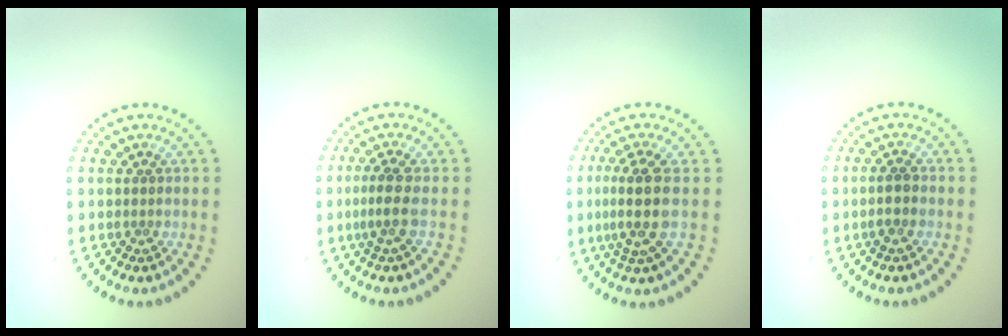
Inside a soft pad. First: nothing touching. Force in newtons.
{"total": 2.3, "press": 1.4, "slide": 1.8}
{"total": 3.7, "press": 2.8, "slide": 2.3}
{"total": 1.7, "press": 1.4, "slide": 0.9}